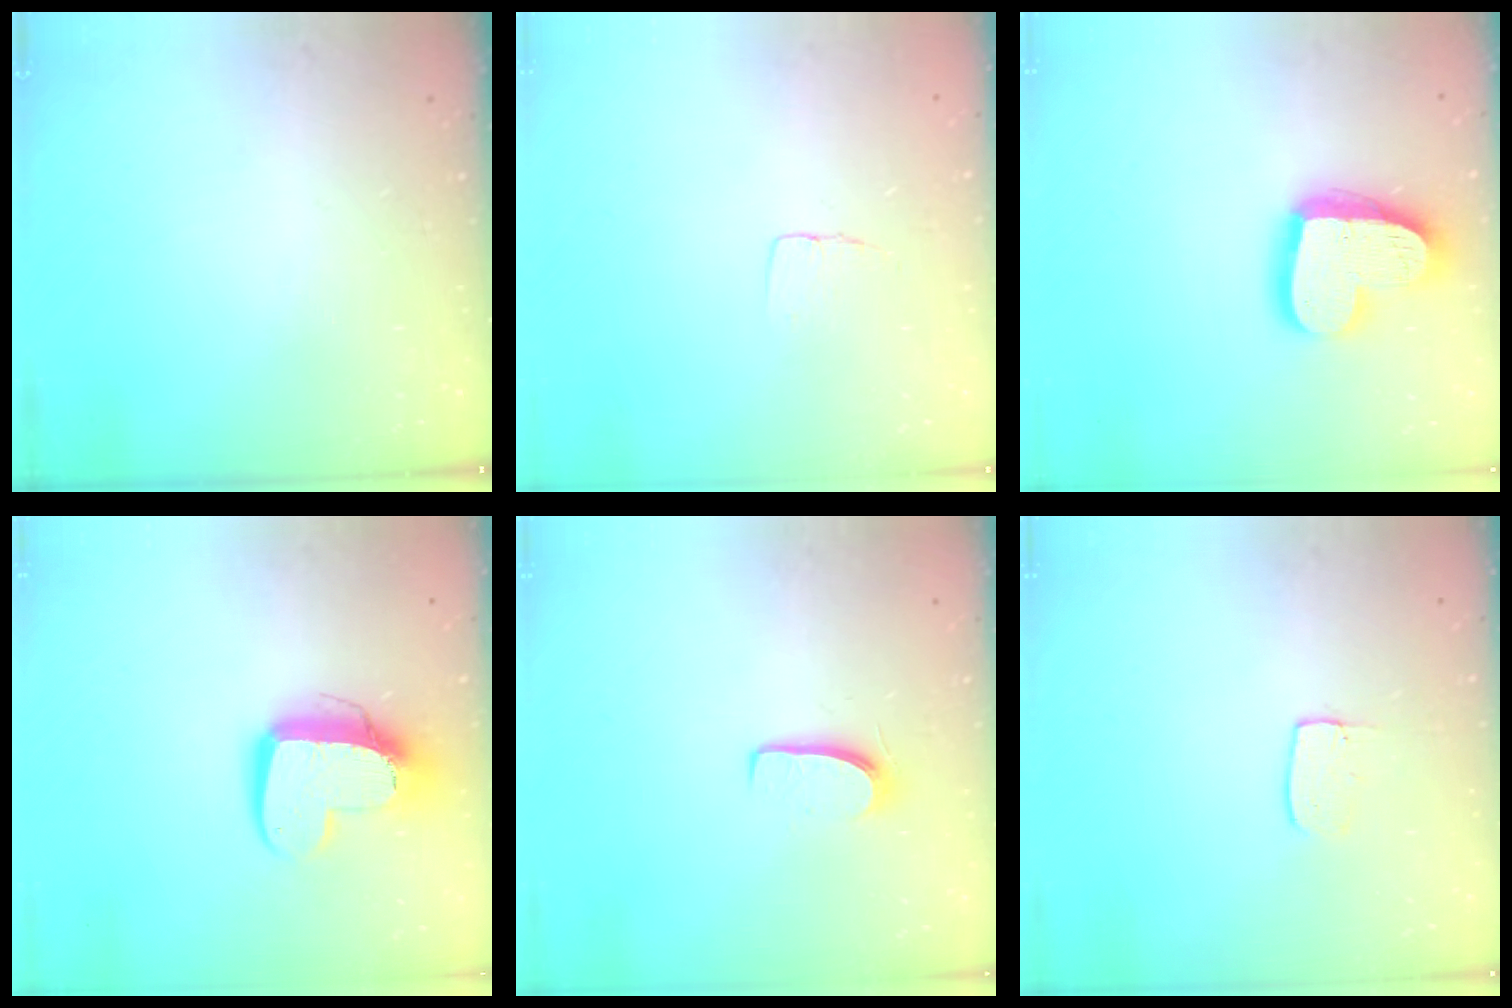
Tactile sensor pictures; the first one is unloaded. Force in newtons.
{"total": 3.9, "press": 3.9, "slide": 0.3}
{"total": 18.1, "press": 18.0, "slide": 1.5}
{"total": 13.3, "press": 13.2, "slide": 1.2}
{"total": 6.7, "press": 6.7, "slide": 0.5}
{"total": 6.0, "press": 6.0, "slide": 0.3}